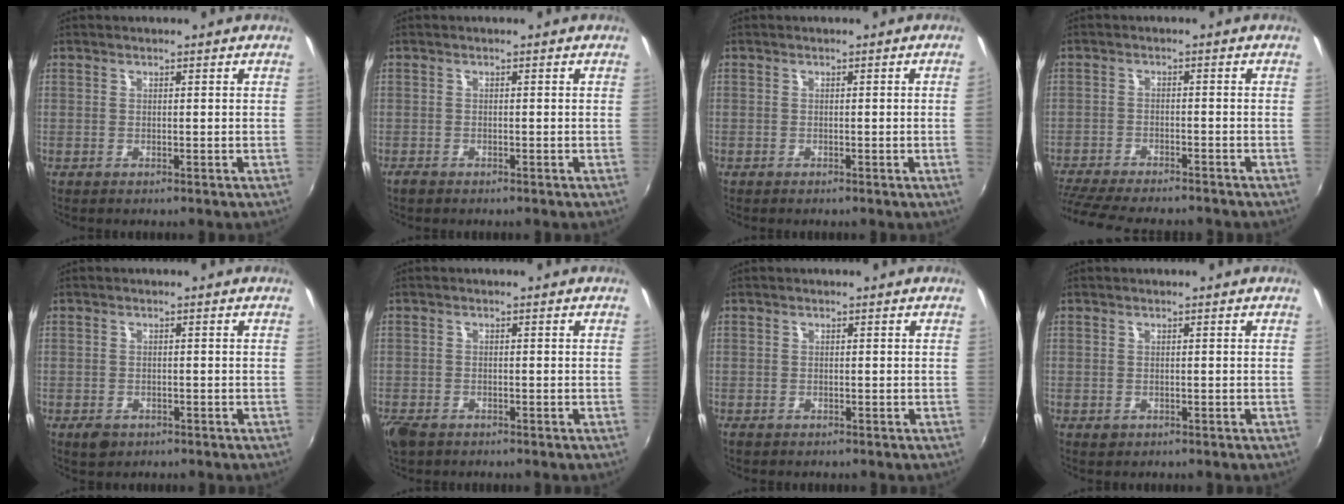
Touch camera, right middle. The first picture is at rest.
{"total": 1.3, "force": [-1.1, 0.6, 0.5], "torque": [-0.012, -0.004, -0.021]}
{"total": 1.4, "force": [-0.1, -0.8, 1.1], "torque": [-0.008, -0.012, 0.000]}
{"total": 14.4, "force": [-12.6, 2.8, 6.4], "torque": [-0.145, -0.028, -0.202]}
{"total": 2.6, "force": [-1.5, 1.8, 1.2], "torque": [-0.024, -0.005, -0.022]}
{"total": 4.1, "force": [-2.9, 2.0, 2.1], "torque": [-0.056, -0.014, -0.059]}
{"total": 0.7, "force": [-0.5, 0.4, 0.3], "torque": [-0.008, -0.004, -0.009]}
{"total": 0.8, "force": [-0.3, 0.6, 0.2], "torque": [-0.002, -0.004, -0.005]}